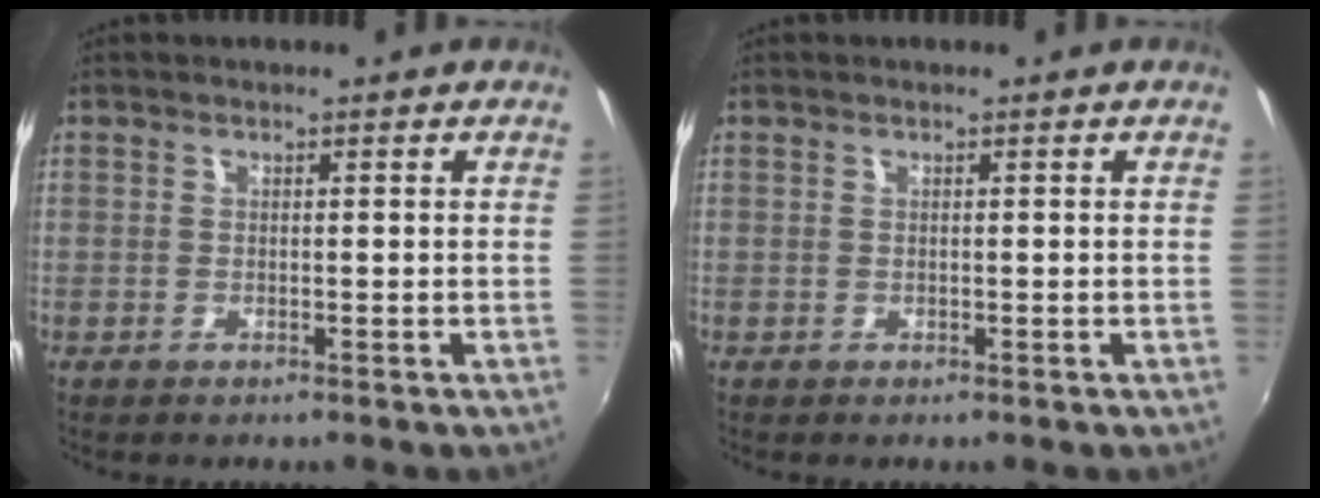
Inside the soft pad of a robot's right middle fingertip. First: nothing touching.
{"total": 0.0}